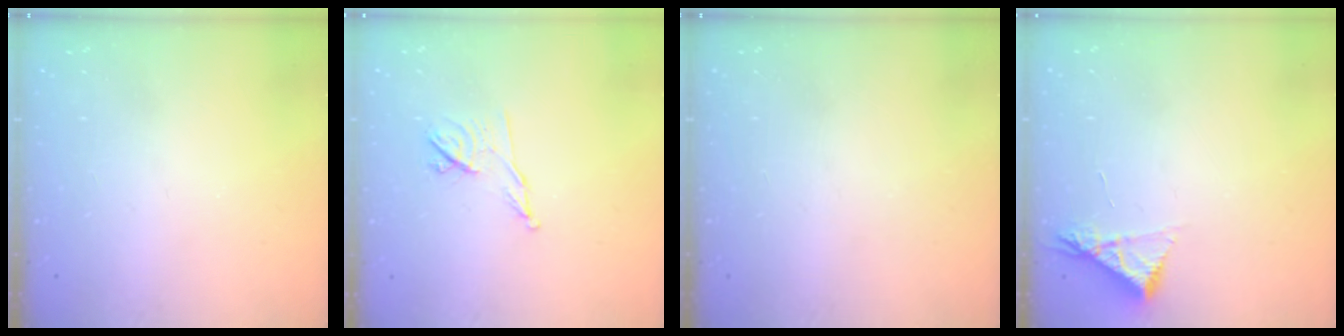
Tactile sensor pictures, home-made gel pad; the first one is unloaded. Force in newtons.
{"total": 8.1, "press": 8.0, "slide": 1.3}
{"total": 0.0}
{"total": 5.0, "press": 5.0, "slide": 0.8}